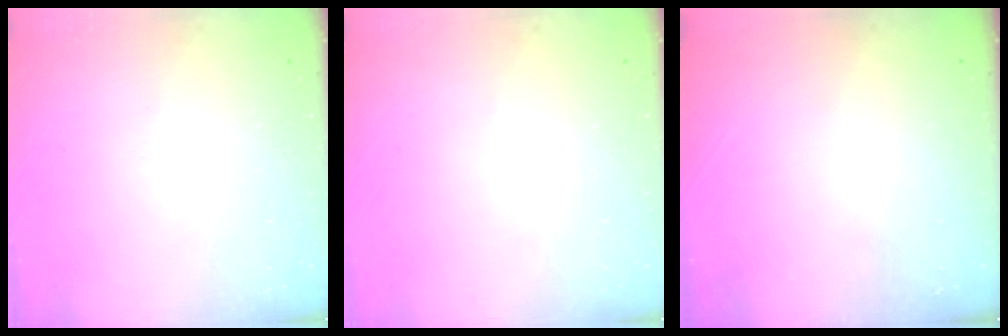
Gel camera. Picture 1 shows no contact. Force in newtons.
{"total": 0.0}
{"total": 0.0}